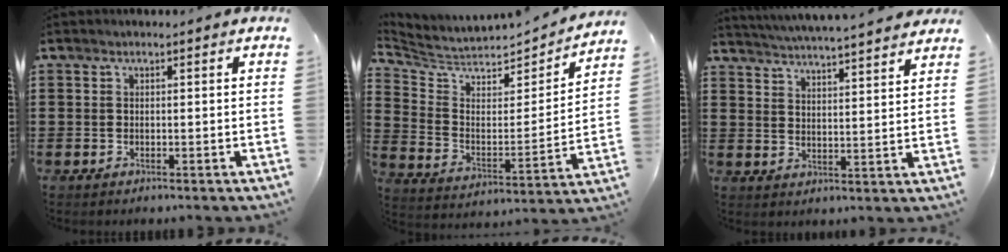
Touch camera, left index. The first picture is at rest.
{"total": 5.1, "force": [4.7, 1.6, 0.7], "torque": [-0.048, -0.043, 0.078]}
{"total": 4.3, "force": [4.2, -0.7, 0.6], "torque": [-0.031, -0.031, 0.069]}